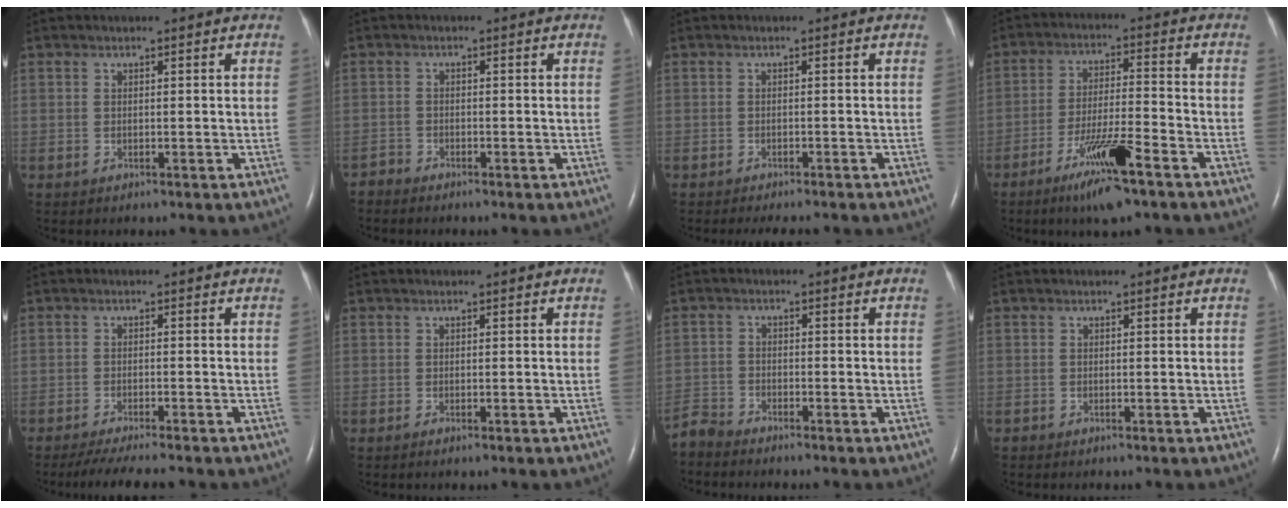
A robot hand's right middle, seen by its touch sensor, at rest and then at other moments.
{"total": 1.1, "force": [-1.0, 0.0, -0.4], "torque": [0.011, -0.005, -0.021]}
{"total": 4.9, "force": [-4.3, 0.9, 2.1], "torque": [-0.024, -0.008, -0.056]}
{"total": 9.8, "force": [-6.1, 0.2, 7.7], "torque": [-0.147, -0.022, -0.107]}
{"total": 7.3, "force": [-6.2, 0.4, 3.8], "torque": [-0.058, -0.020, -0.097]}
{"total": 0.8, "force": [-0.5, 0.1, 0.6], "torque": [-0.016, -0.002, -0.005]}
{"total": 3.1, "force": [-3.1, 0.0, -0.3], "torque": [0.009, -0.017, -0.063]}
{"total": 0.0}